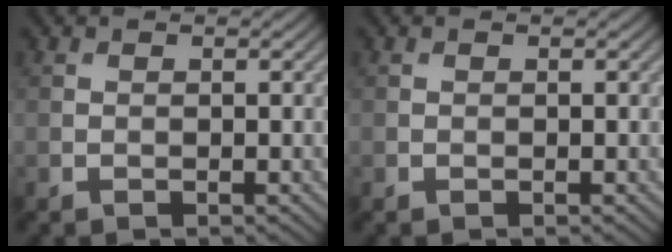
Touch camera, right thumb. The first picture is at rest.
{"total": 0.0}